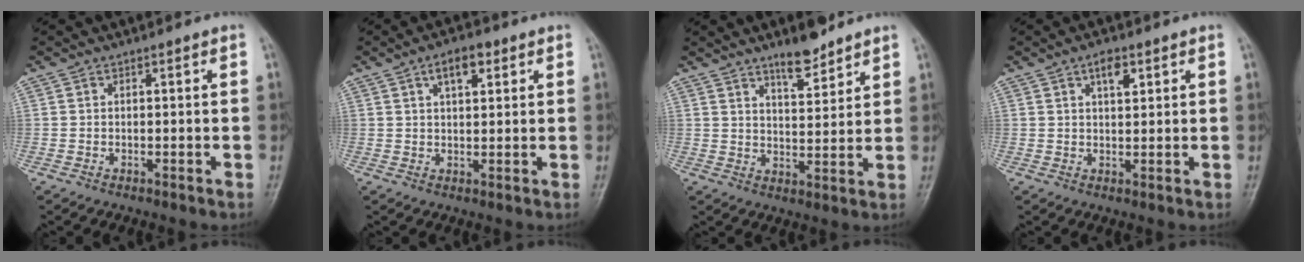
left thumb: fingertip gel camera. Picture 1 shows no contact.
{"total": 5.2, "force": [2.5, 2.5, 3.8], "torque": [-0.051, -0.003, 0.039]}
{"total": 7.1, "force": [5.6, 2.0, 3.9], "torque": [-0.046, -0.043, 0.089]}
{"total": 3.7, "force": [1.9, 1.7, 2.7], "torque": [-0.036, -0.006, 0.030]}